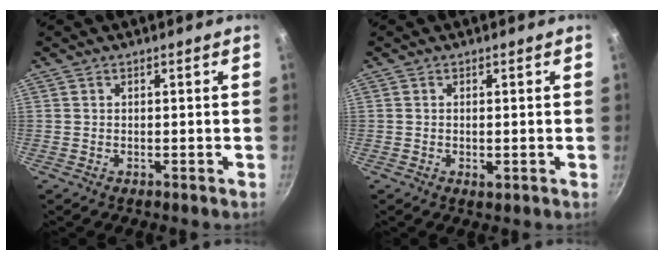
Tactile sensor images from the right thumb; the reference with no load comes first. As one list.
[{"total": 1.4, "force": [-0.2, 0.6, 1.2], "torque": [-0.021, -0.002, -0.003]}]